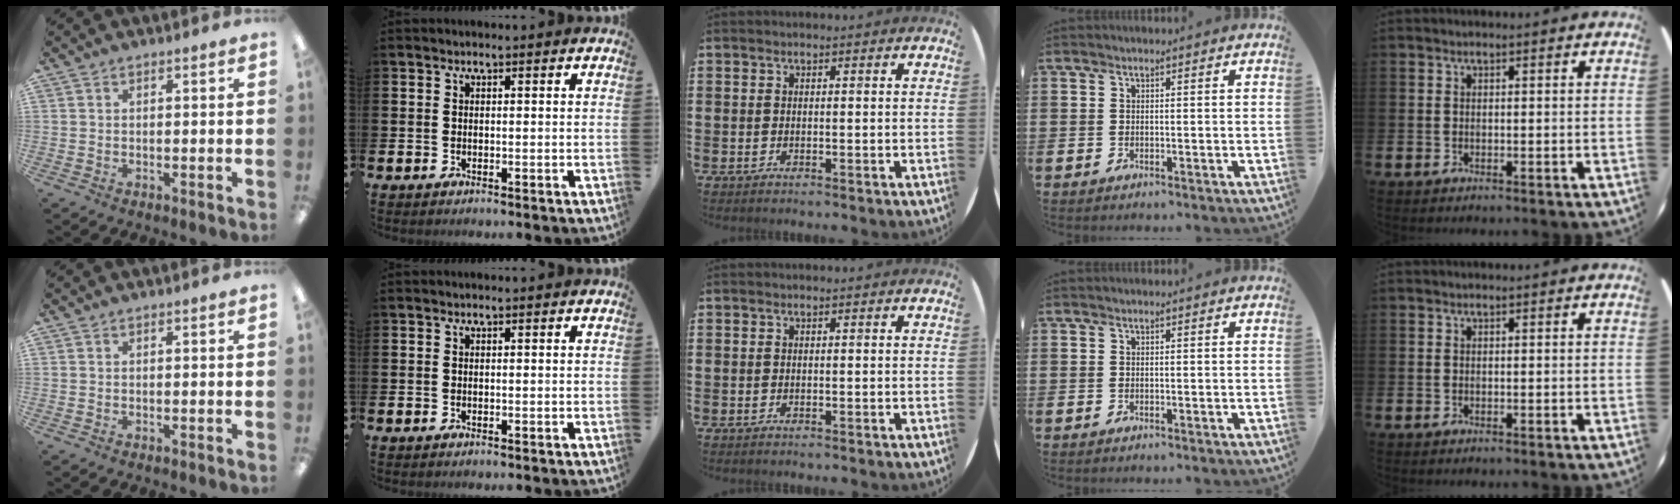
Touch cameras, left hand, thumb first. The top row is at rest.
{}